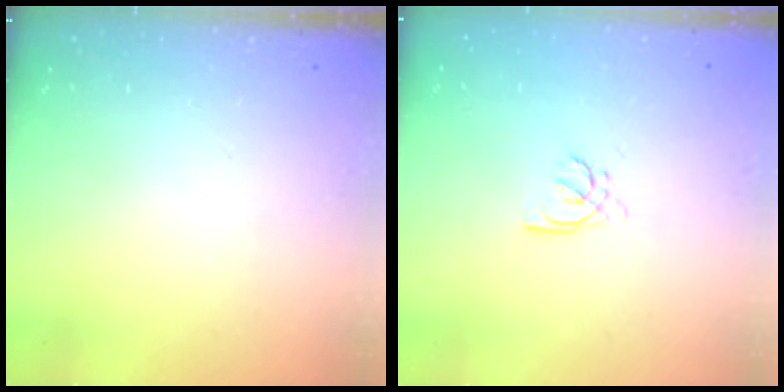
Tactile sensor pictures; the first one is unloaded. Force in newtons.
{"total": 2.1, "press": 2.0, "slide": 0.6}